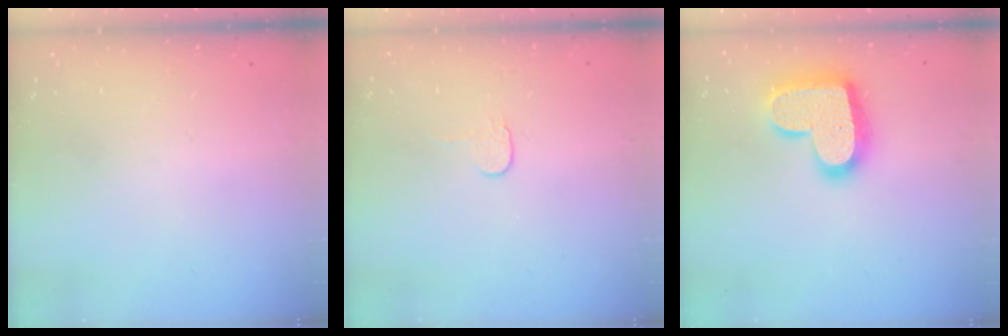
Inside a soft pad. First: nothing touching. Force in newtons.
{"total": 3.7, "press": 3.7, "slide": 0.4}
{"total": 17.7, "press": 17.7, "slide": 1.2}